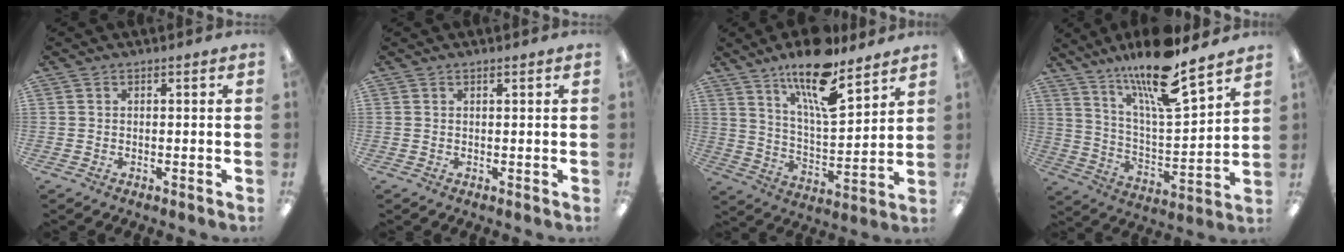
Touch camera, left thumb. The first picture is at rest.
{"total": 0.7, "force": [0.5, 0.1, 0.5], "torque": [-0.010, 0.000, 0.009]}
{"total": 17.2, "force": [12.2, 5.2, 11.0], "torque": [-0.191, -0.066, 0.204]}
{"total": 18.0, "force": [14.5, 3.0, 10.2], "torque": [-0.188, -0.096, 0.243]}